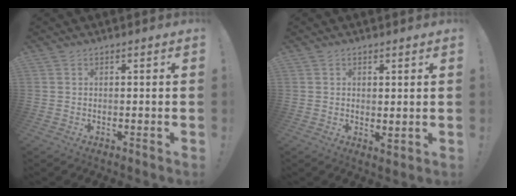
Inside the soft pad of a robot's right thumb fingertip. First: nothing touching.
{"total": 2.0, "force": [1.1, 1.0, 1.3], "torque": [-0.008, -0.010, 0.020]}